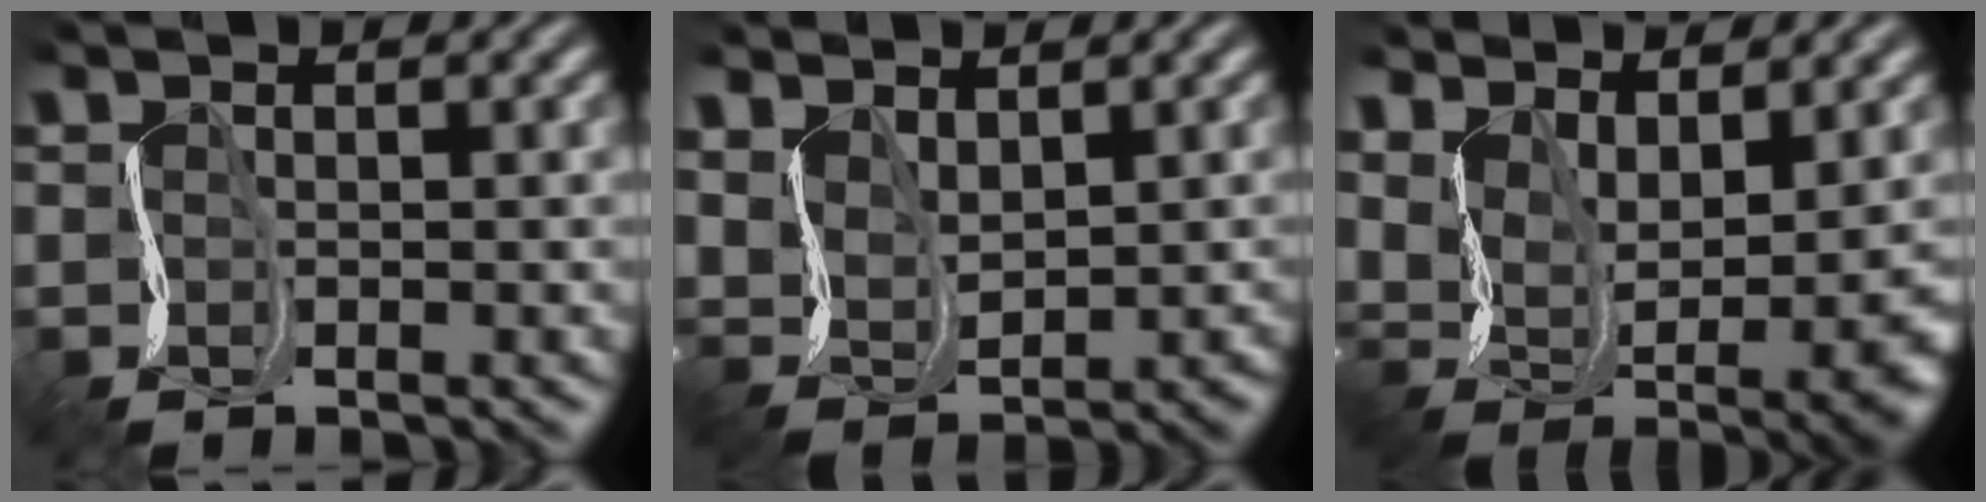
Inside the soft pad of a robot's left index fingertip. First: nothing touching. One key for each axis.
{"total": 3.0, "fx": 2.3, "fy": 1.6, "fz": 1.1, "tx": -0.036, "ty": -0.003, "tz": 0.054}
{"total": 7.4, "fx": 3.8, "fy": 3.2, "fz": 5.5, "tx": -0.109, "ty": -0.010, "tz": 0.080}